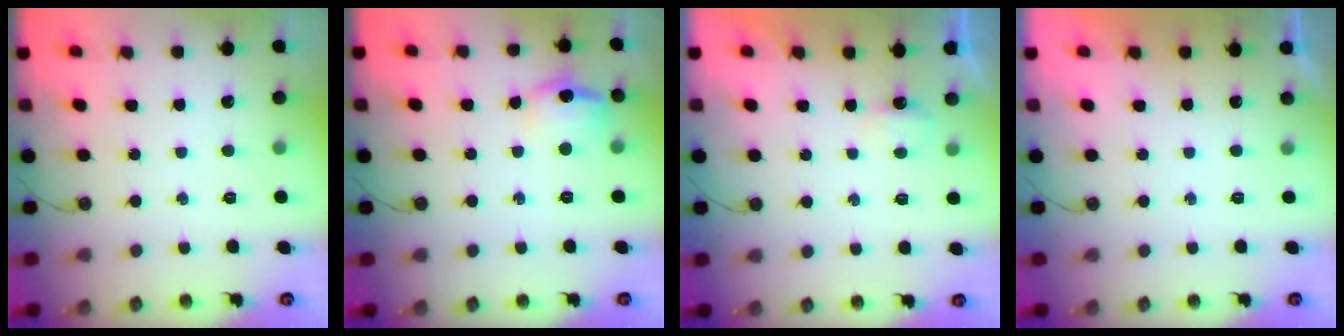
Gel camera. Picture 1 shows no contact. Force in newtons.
{"total": 12.1, "press": 12.1, "slide": 0.9}
{"total": 3.0, "press": 2.9, "slide": 0.5}
{"total": 0.0}